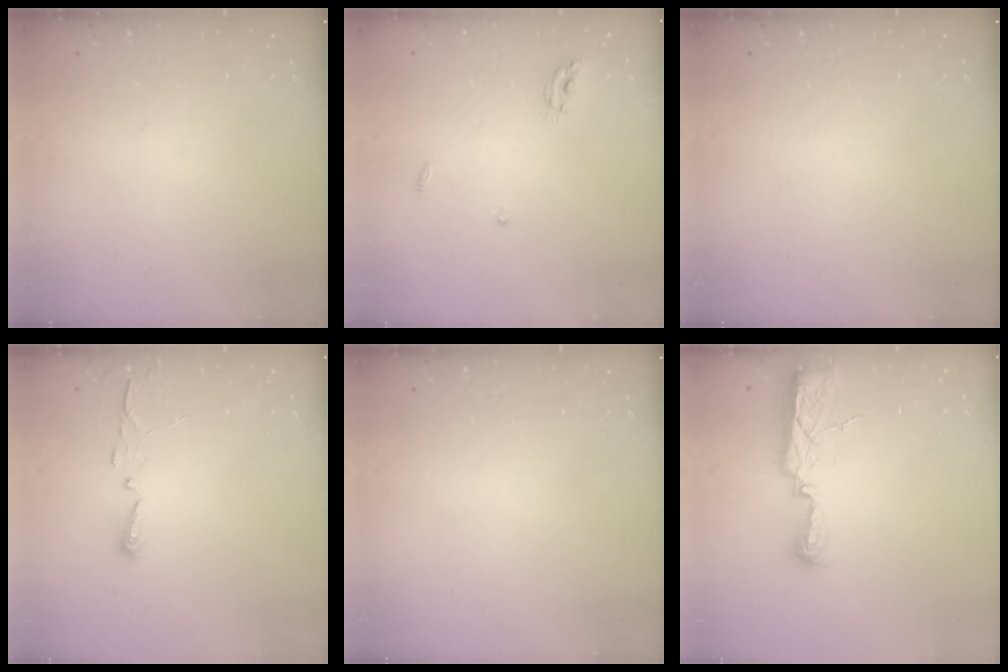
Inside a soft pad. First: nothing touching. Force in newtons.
{"total": 5.2, "press": 5.2, "slide": 0.4}
{"total": 0.0}
{"total": 3.1, "press": 3.1, "slide": 0.3}
{"total": 0.0}
{"total": 7.8, "press": 7.7, "slide": 1.2}